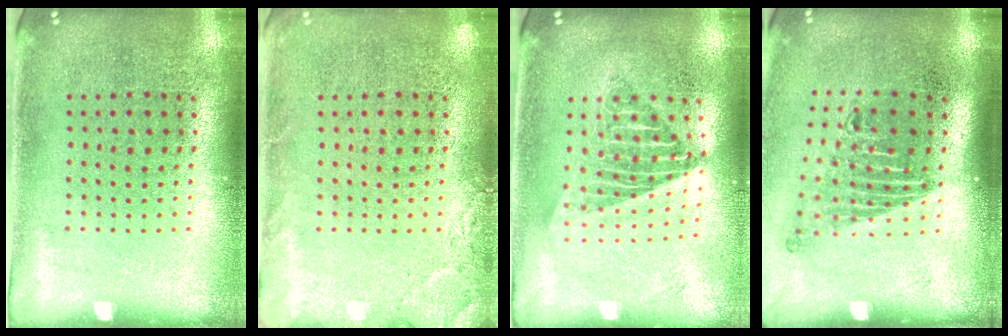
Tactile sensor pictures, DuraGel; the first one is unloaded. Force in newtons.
{"total": 2.0, "press": 2.0, "slide": 0.3}
{"total": 1.5, "press": 1.3, "slide": 0.8}
{"total": 1.7, "press": 1.2, "slide": 1.2}